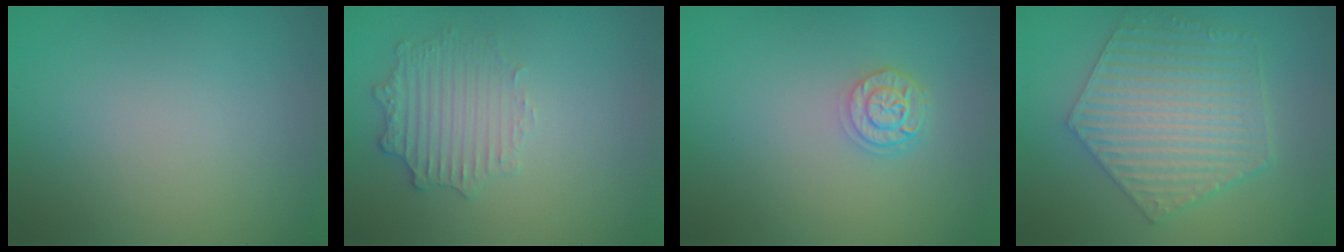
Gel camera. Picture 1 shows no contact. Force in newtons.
{"total": 2.6, "press": 2.5, "slide": 0.7}
{"total": 2.4, "press": 2.0, "slide": 1.3}
{"total": 6.3, "press": 4.8, "slide": 4.1}